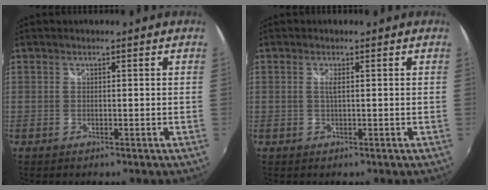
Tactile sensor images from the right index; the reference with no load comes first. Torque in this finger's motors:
{"motor_torque": [0.21, -0.15, 0.11, 0.04]}